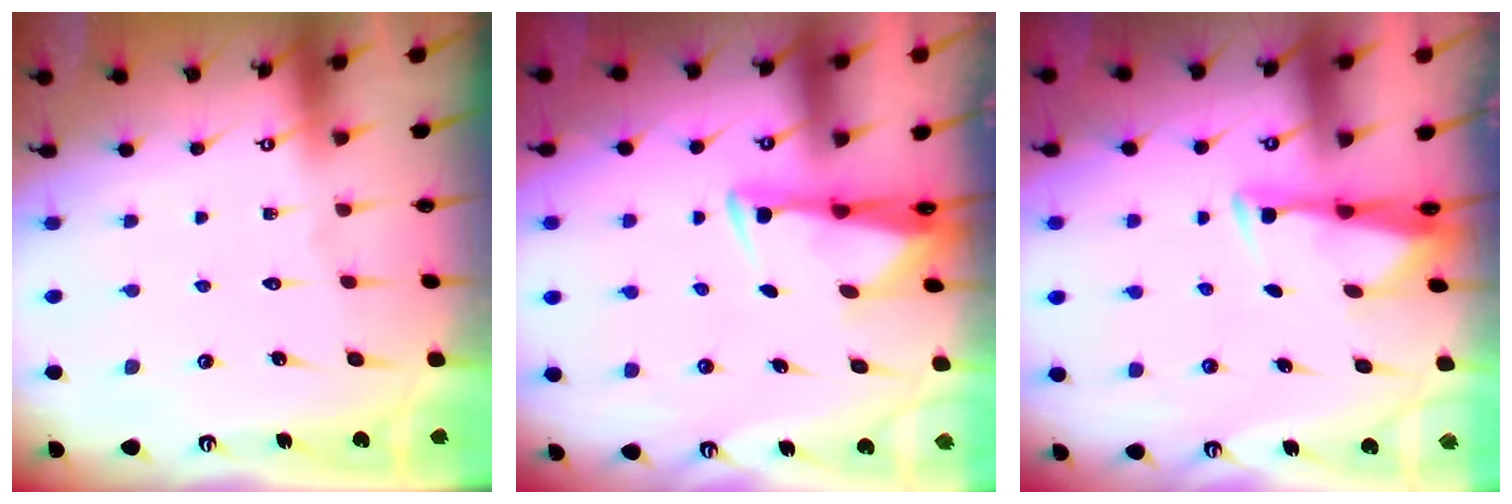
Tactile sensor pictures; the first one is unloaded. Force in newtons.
{"total": 3.0, "press": 2.8, "slide": 0.9}
{"total": 3.2, "press": 3.1, "slide": 0.8}